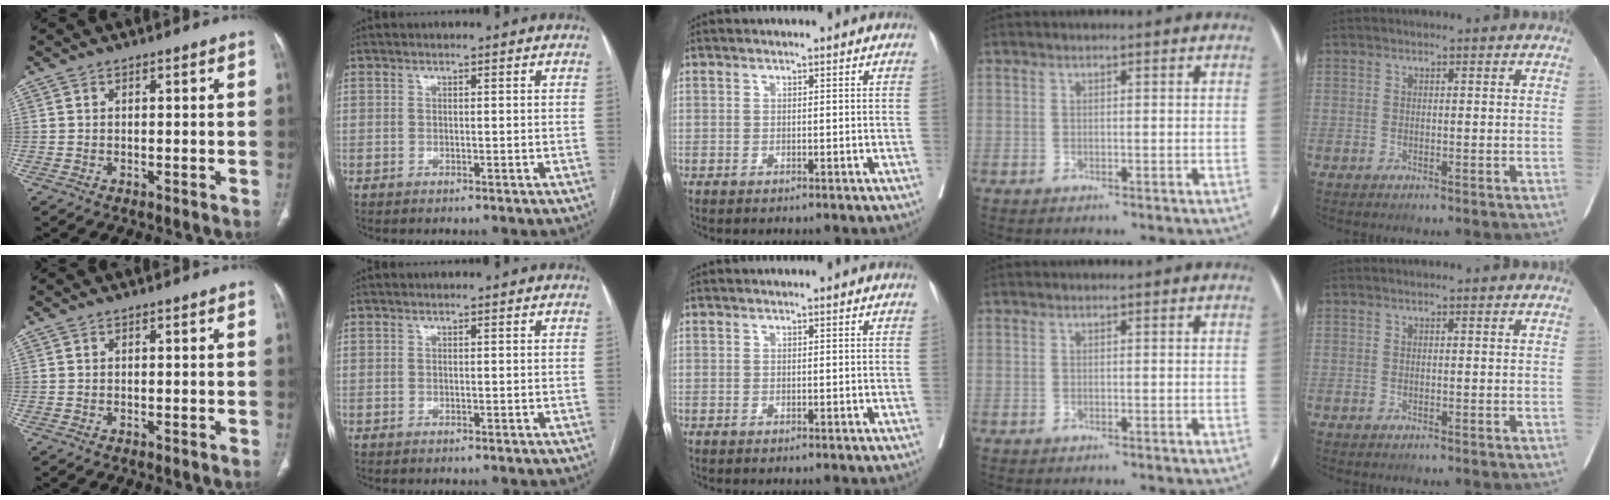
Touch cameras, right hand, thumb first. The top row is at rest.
{}